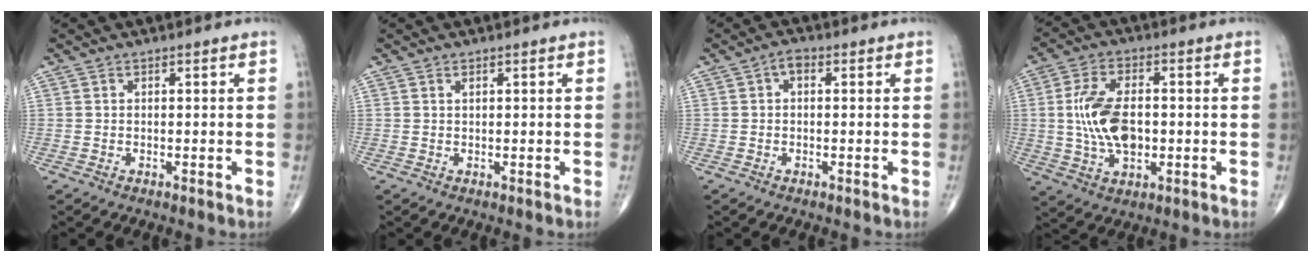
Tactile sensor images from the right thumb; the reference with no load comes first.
{"total": 0.5, "force": [0.3, 0.2, 0.4], "torque": [-0.008, 0.001, 0.006]}
{"total": 2.0, "force": [0.3, 1.2, 1.5], "torque": [-0.019, 0.007, -0.002]}
{"total": 11.6, "force": [-0.2, 6.6, 9.6], "torque": [-0.179, 0.005, -0.001]}